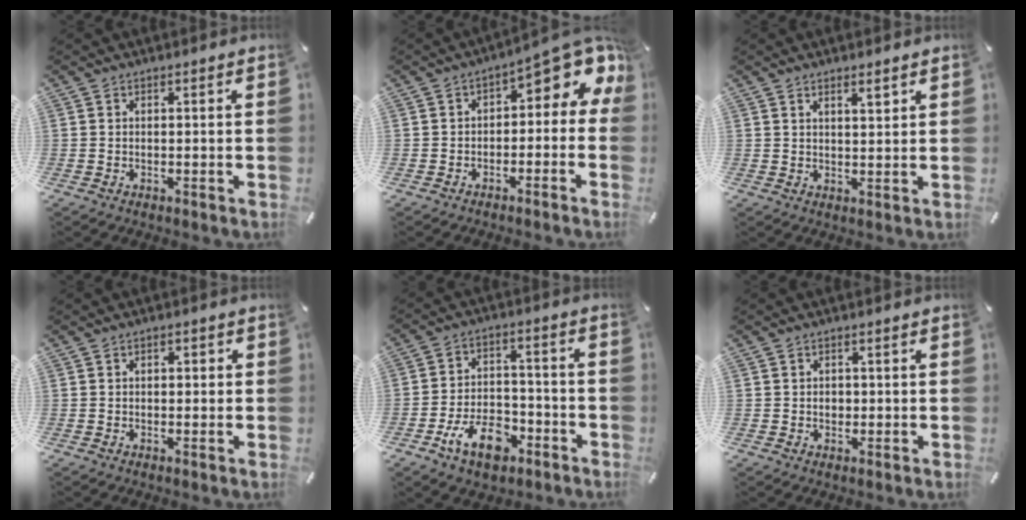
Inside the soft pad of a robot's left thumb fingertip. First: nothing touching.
{"total": 6.9, "force": [2.5, 3.5, 5.4], "torque": [-0.068, -0.029, 0.039]}
{"total": 2.8, "force": [2.0, 0.7, 1.7], "torque": [-0.028, -0.007, 0.035]}
{"total": 1.4, "force": [-0.1, 1.0, 0.9], "torque": [-0.017, 0.006, -0.006]}
{"total": 12.1, "force": [-6.2, 7.1, 7.6], "torque": [-0.135, 0.035, -0.108]}
{"total": 1.8, "force": [0.0, 1.5, 1.0], "torque": [-0.014, 0.002, -0.004]}